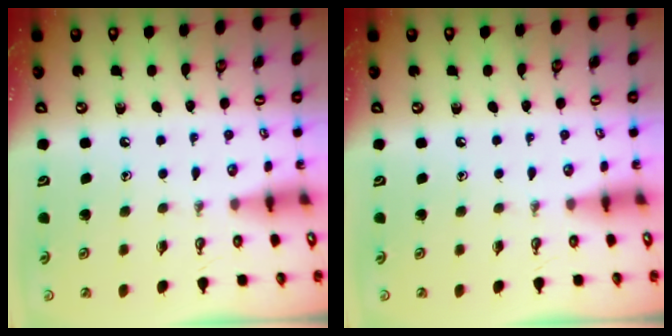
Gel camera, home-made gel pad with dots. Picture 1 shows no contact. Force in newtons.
{"total": 0.0}